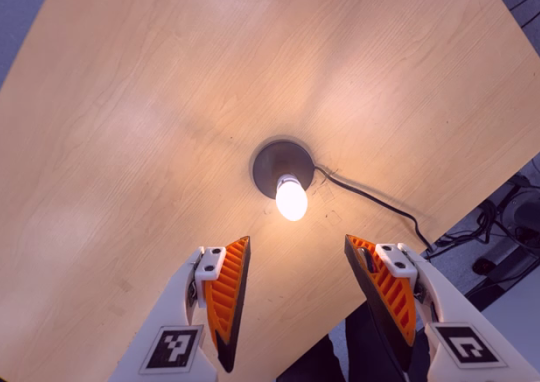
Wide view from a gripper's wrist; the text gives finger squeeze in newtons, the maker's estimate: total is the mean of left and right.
{"total": 0.0}